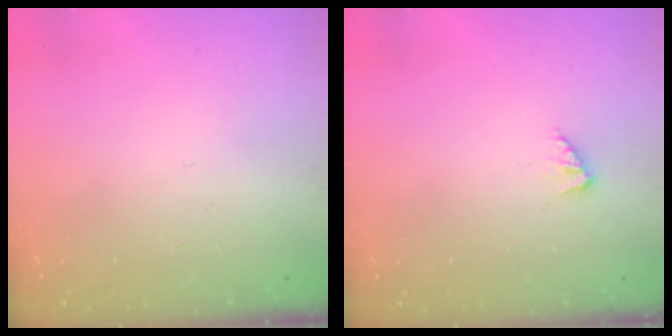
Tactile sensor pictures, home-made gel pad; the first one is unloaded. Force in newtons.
{"total": 2.5, "press": 2.5, "slide": 0.3}